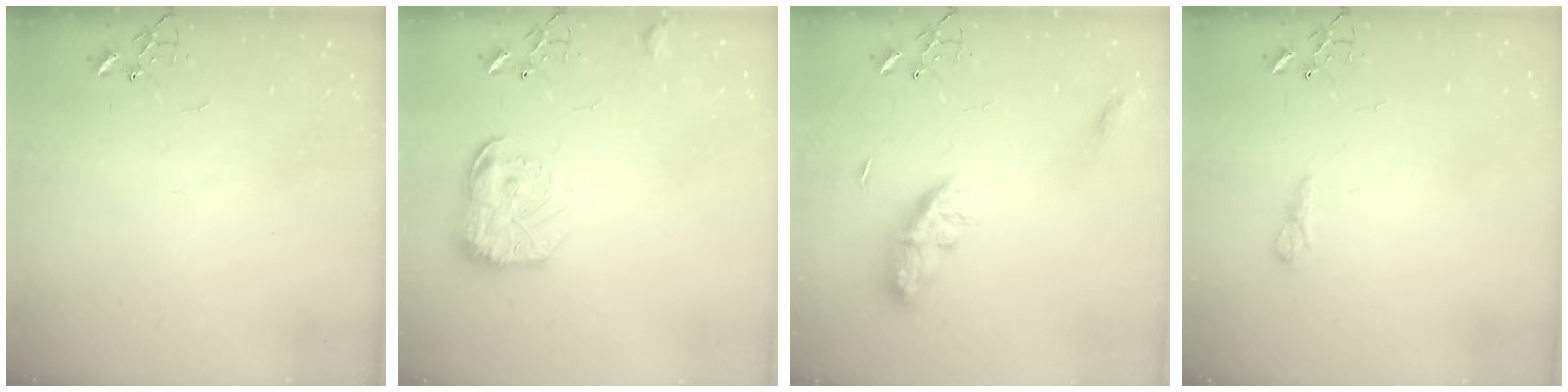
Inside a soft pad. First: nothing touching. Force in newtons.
{"total": 14.7, "press": 14.7, "slide": 0.8}
{"total": 8.9, "press": 8.9, "slide": 0.2}
{"total": 6.5, "press": 6.5, "slide": 0.7}